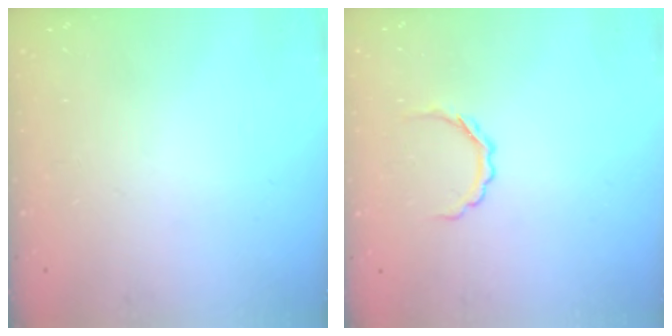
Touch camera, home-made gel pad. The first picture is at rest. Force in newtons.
{"total": 3.8, "press": 3.8, "slide": 0.5}